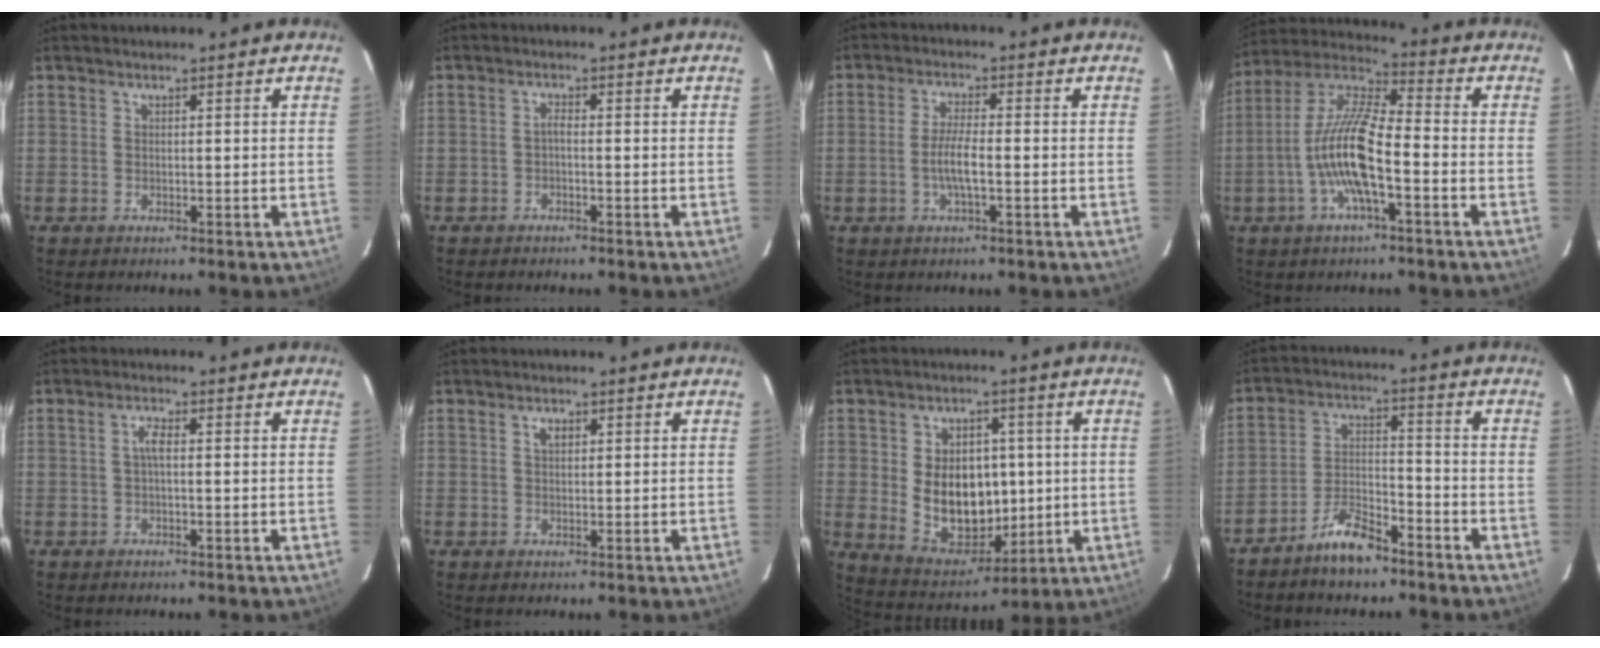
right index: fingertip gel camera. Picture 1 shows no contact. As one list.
[{"total": 1.1, "force": [-0.6, 0.3, 0.9], "torque": [-0.018, 0.006, -0.013]}, {"total": 4.9, "force": [-1.3, 0.8, 4.7], "torque": [-0.093, 0.000, -0.025]}, {"total": 13.3, "force": [-4.1, 3.2, 12.3], "torque": [-0.245, 0.002, -0.084]}, {"total": 2.0, "force": [0.0, 0.6, 1.9], "torque": [-0.040, 0.006, -0.001]}, {"total": 1.8, "force": [0.7, 1.1, 1.2], "torque": [-0.021, 0.005, 0.012]}, {"total": 13.5, "force": [0.2, 9.8, 9.2], "torque": [-0.179, -0.004, 0.030]}, {"total": 8.0, "force": [-6.4, 2.6, 4.1], "torque": [-0.090, 0.012, -0.116]}]